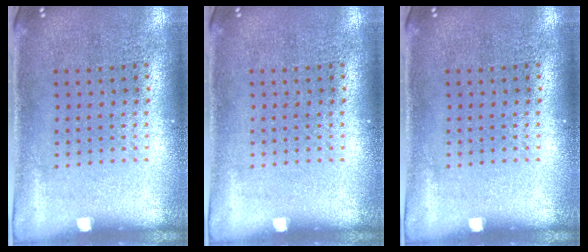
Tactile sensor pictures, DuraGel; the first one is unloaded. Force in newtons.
{"total": 0.0}
{"total": 0.0}